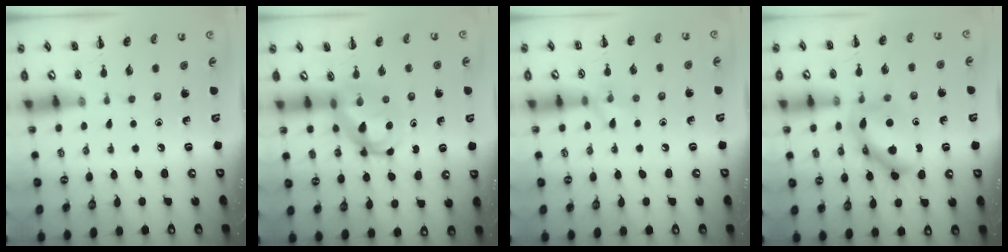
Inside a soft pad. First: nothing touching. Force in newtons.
{"total": 5.5, "press": 5.3, "slide": 1.3}
{"total": 6.4, "press": 6.2, "slide": 1.8}
{"total": 10.7, "press": 10.6, "slide": 0.7}